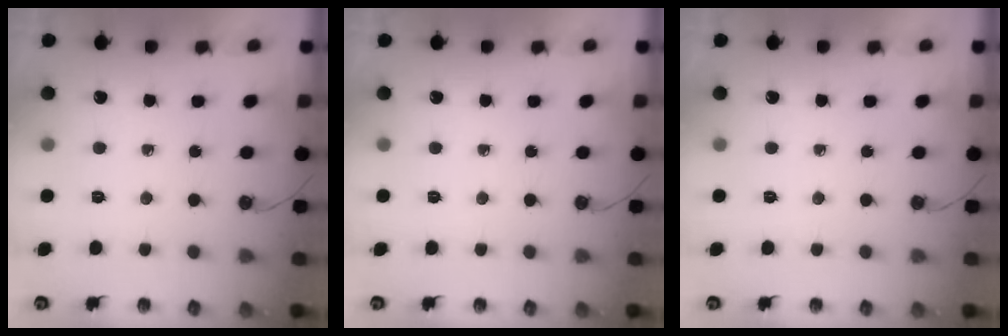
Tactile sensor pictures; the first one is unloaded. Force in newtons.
{"total": 0.0}
{"total": 0.0}